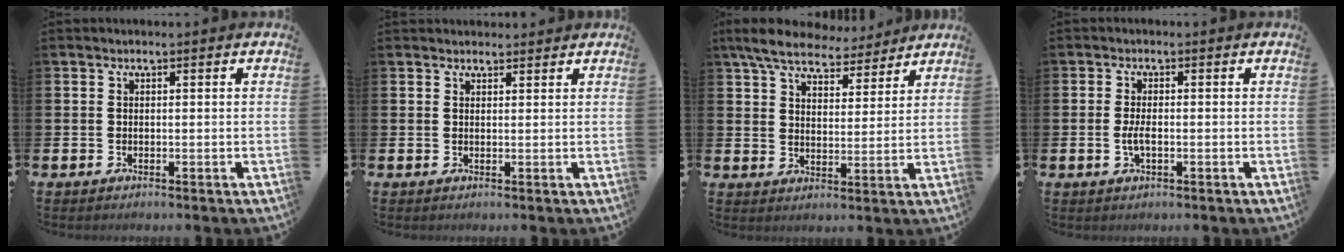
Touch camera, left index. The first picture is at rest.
{"total": 1.6, "force": [1.5, 0.6, -0.1], "torque": [0.010, -0.003, 0.026]}
{"total": 7.2, "force": [6.6, 2.2, 1.9], "torque": [-0.051, -0.036, 0.116]}
{"total": 2.4, "force": [-0.5, 0.9, 2.2], "torque": [-0.035, -0.001, -0.009]}